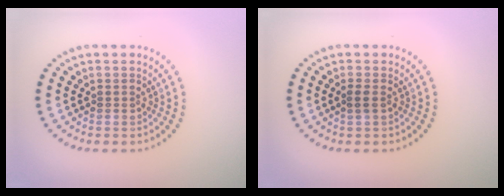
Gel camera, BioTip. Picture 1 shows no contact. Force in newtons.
{"total": 0.8, "press": 0.8, "slide": 0.3}